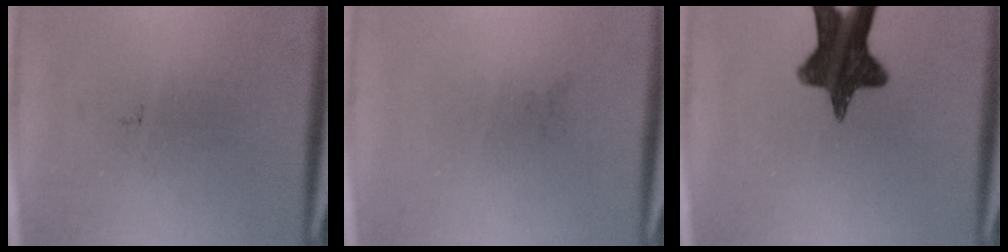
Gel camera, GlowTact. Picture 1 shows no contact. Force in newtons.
{"total": 0.0}
{"total": 13.0}